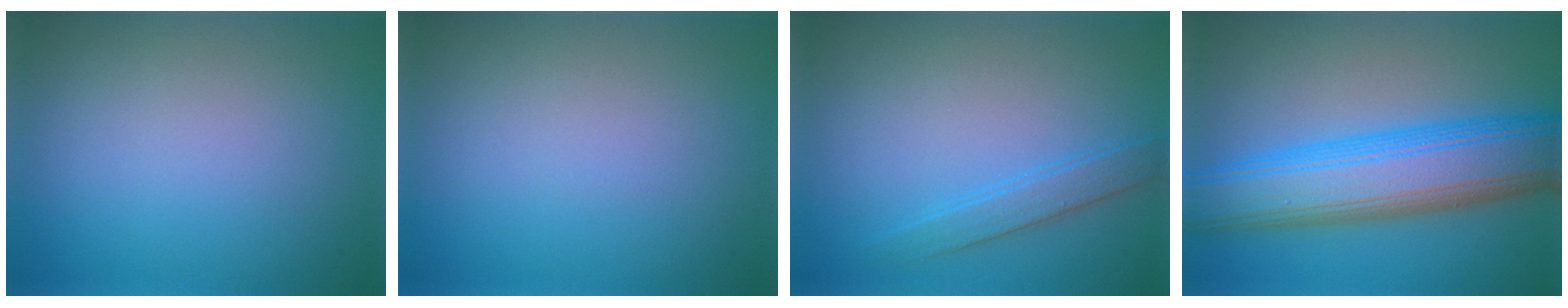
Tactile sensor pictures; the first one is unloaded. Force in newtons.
{"total": 0.0}
{"total": 2.1, "press": 2.1, "slide": 0.1}
{"total": 10.5, "press": 10.5, "slide": 0.2}